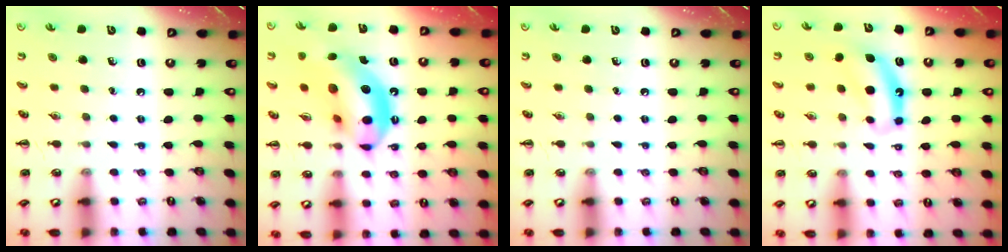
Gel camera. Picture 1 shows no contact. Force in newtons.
{"total": 18.5, "press": 17.8, "slide": 5.0}
{"total": 0.0}
{"total": 7.4, "press": 7.3, "slide": 1.1}